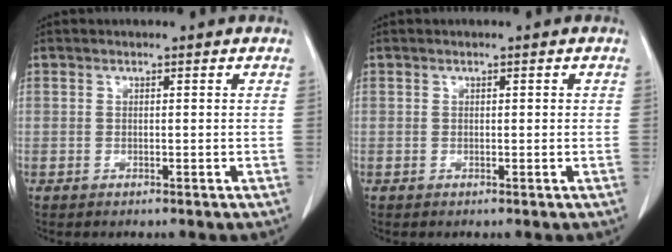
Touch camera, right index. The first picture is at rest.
{"total": 0.5, "force": [0.1, 0.2, 0.4], "torque": [-0.006, 0.001, 0.002]}